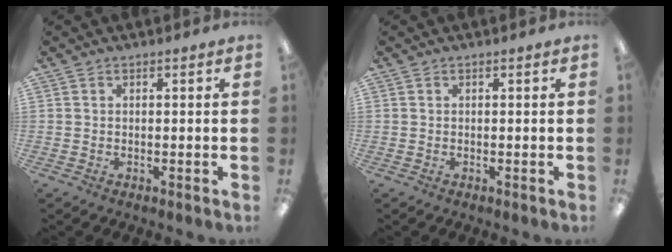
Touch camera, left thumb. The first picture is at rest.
{"total": 0.0}